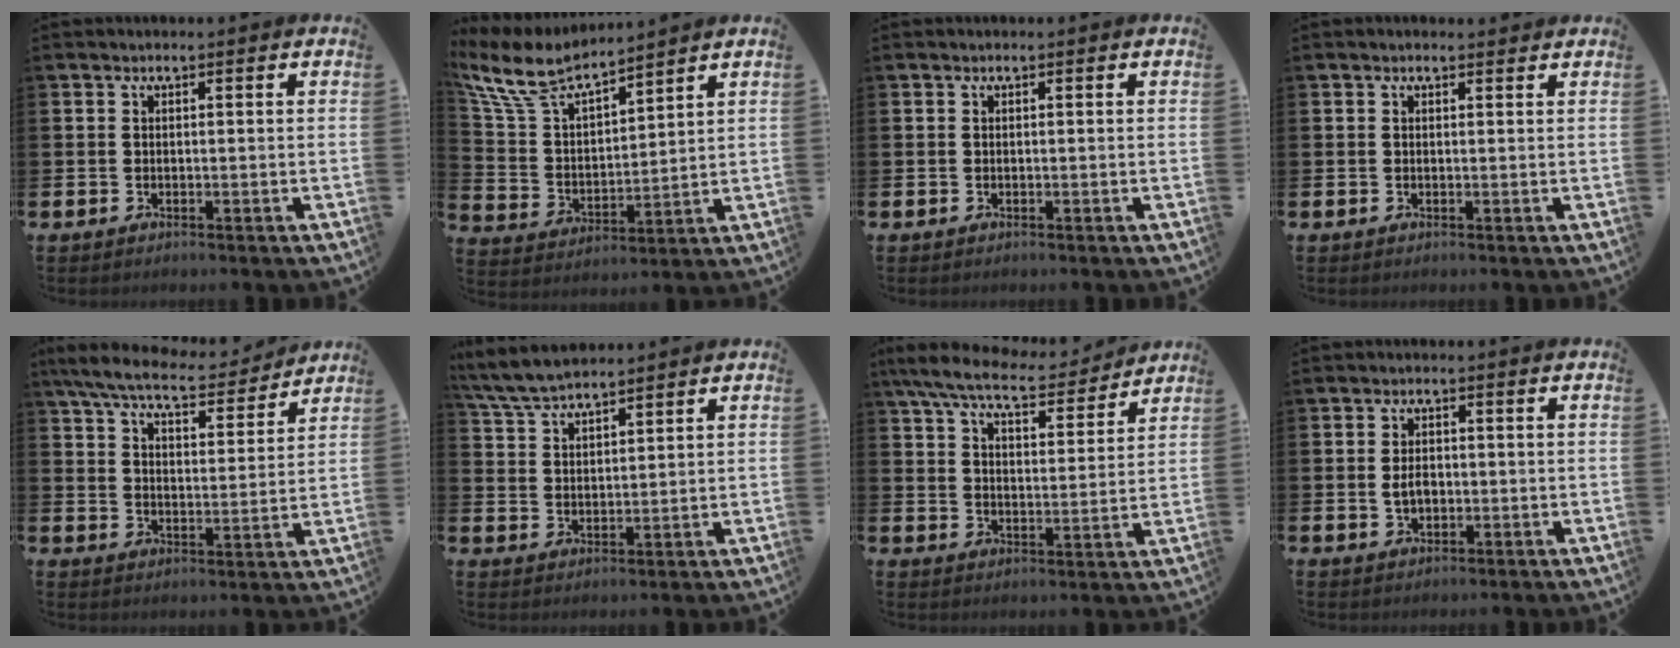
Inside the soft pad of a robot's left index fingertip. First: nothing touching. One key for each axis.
{"total": 8.4, "fx": 7.5, "fy": 2.2, "fz": 2.9, "tx": -0.091, "ty": -0.047, "tz": 0.133}
{"total": 0.0}
{"total": 0.6, "fx": 0.5, "fy": 0.1, "fz": 0.2, "tx": 0.010, "ty": -0.004, "tz": 0.006}
{"total": 7.9, "fx": 7.3, "fy": 1.3, "fz": 2.7, "tx": -0.081, "ty": -0.042, "tz": 0.128}
{"total": 5.7, "fx": 5.4, "fy": 0.9, "fz": 1.4, "tx": -0.046, "ty": -0.019, "tz": 0.100}
{"total": 8.3, "fx": 7.6, "fy": 1.5, "fz": 3.0, "tx": -0.089, "ty": -0.043, "tz": 0.134}
{"total": 2.5, "fx": -0.2, "fy": 1.7, "fz": 1.9, "tx": -0.022, "ty": 0.000, "tz": -0.008}